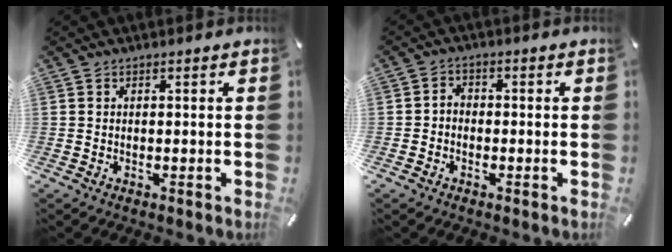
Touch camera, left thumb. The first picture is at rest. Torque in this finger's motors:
{"motor_torque": [0.03, -0.16, -0.08, 0.01, -0.02]}